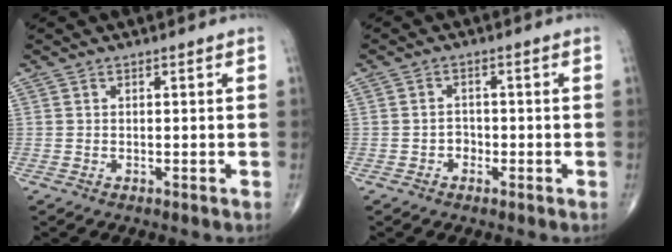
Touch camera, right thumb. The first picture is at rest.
{"total": 2.0, "force": [-0.9, 1.7, 0.7], "torque": [-0.001, 0.008, -0.019]}